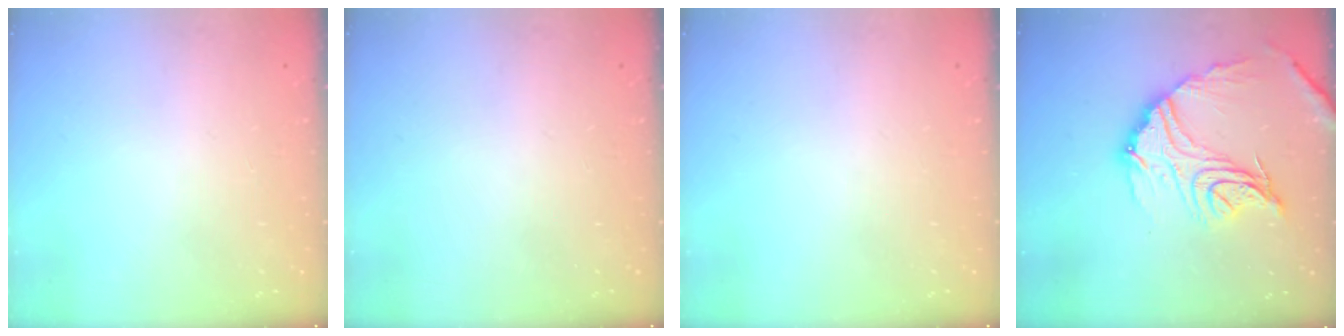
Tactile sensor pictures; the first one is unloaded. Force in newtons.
{"total": 0.0}
{"total": 0.0}
{"total": 18.2, "press": 18.1, "slide": 1.6}